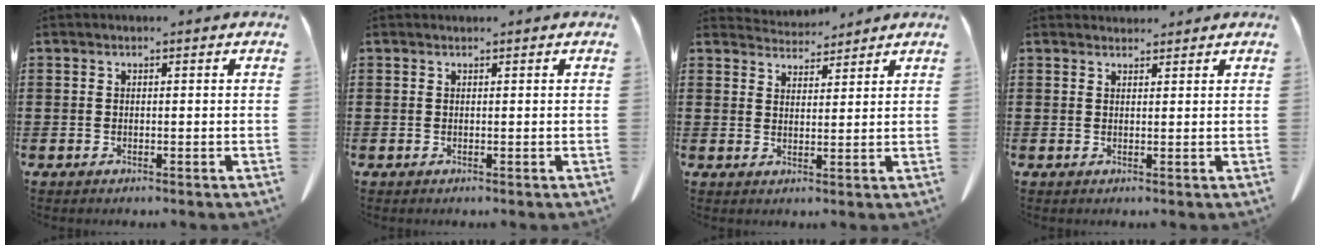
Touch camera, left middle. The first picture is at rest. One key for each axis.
{"total": 0.0}
{"total": 4.4, "fx": 4.2, "fy": 0.8, "fz": 0.6, "tx": -0.023, "ty": -0.014, "tz": 0.081}
{"total": 1.6, "fx": 1.5, "fy": 0.4, "fz": 0.0, "tx": 0.004, "ty": -0.001, "tz": 0.028}